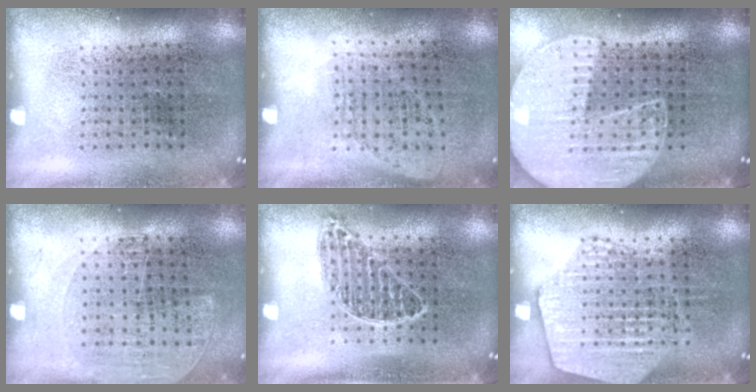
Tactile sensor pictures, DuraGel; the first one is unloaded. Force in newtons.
{"total": 1.0, "press": 0.9, "slide": 0.5}
{"total": 2.0, "press": 1.8, "slide": 0.8}
{"total": 1.3, "press": 1.0, "slide": 0.7}
{"total": 0.8, "press": 0.7, "slide": 0.3}
{"total": 1.9, "press": 1.8, "slide": 0.5}